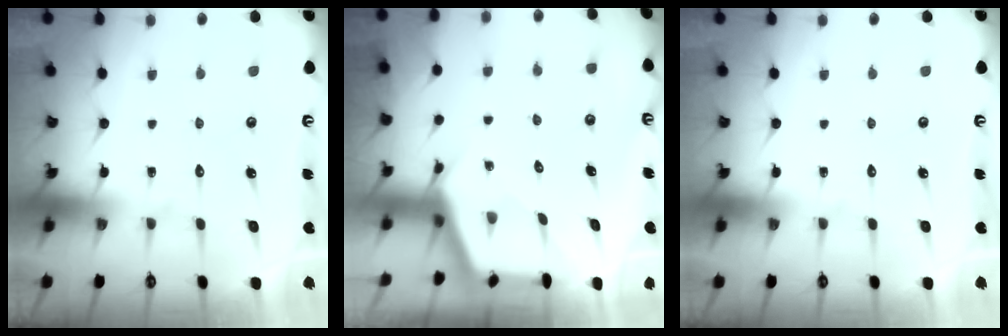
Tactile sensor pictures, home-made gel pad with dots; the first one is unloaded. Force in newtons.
{"total": 2.5, "press": 2.5, "slide": 0.3}
{"total": 0.0}